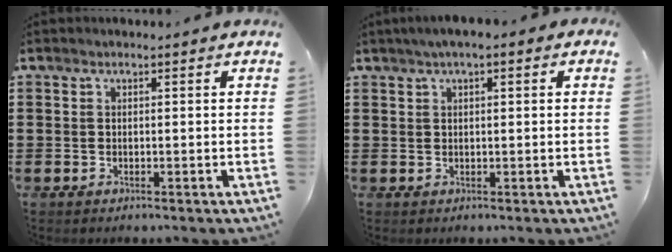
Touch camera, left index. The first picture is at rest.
{"total": 1.8, "force": [0.7, 0.5, 1.6], "torque": [-0.031, 0.006, 0.010]}